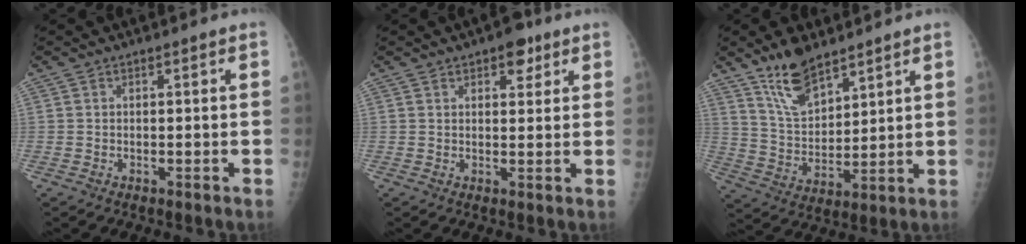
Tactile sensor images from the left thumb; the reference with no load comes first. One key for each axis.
{"total": 4.5, "fx": 2.6, "fy": 2.4, "fz": 2.8, "tx": -0.017, "ty": -0.009, "tz": 0.032}
{"total": 10.5, "fx": 7.8, "fy": 4.2, "fz": 5.5, "tx": -0.083, "ty": -0.051, "tz": 0.162}